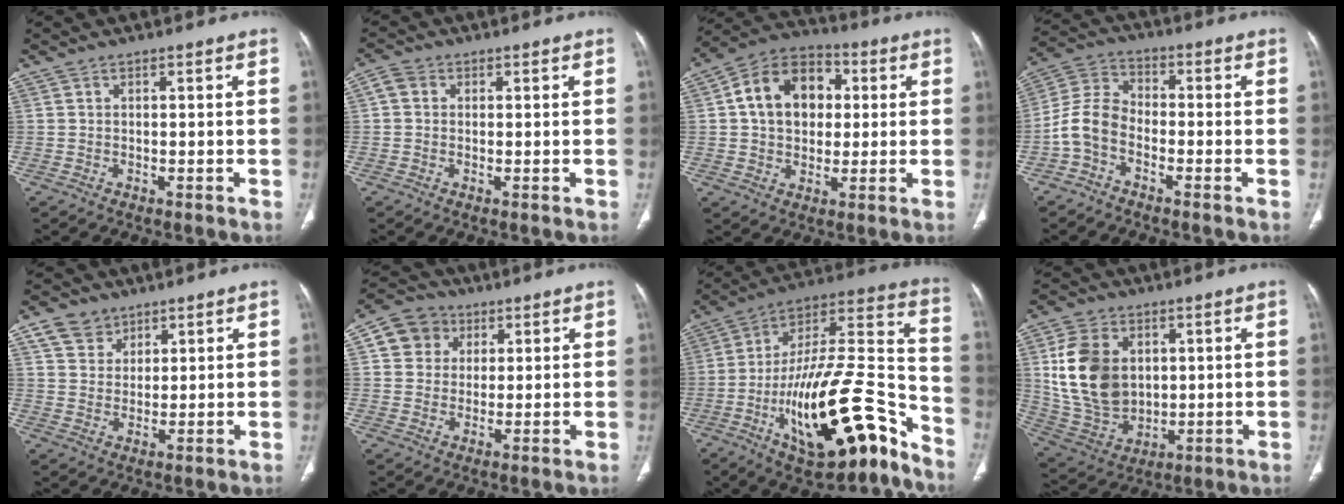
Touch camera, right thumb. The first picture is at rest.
{"total": 2.6, "force": [0.4, 2.2, 1.2], "torque": [-0.019, 0.009, 0.004]}
{"total": 14.6, "force": [2.5, 10.7, 9.5], "torque": [-0.121, 0.015, 0.032]}
{"total": 7.3, "force": [-3.1, 4.6, 4.7], "torque": [-0.092, 0.032, -0.077]}
{"total": 6.2, "force": [3.8, 4.6, 1.7], "torque": [-0.010, -0.015, 0.072]}
{"total": 8.0, "force": [2.6, 7.2, 2.2], "torque": [-0.015, 0.000, 0.041]}
{"total": 26.1, "force": [-14.0, 9.1, 20.1], "torque": [-0.292, 0.098, -0.227]}
{"total": 16.6, "force": [3.4, 12.0, 10.9], "torque": [-0.182, -0.012, 0.082]}